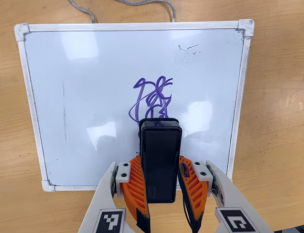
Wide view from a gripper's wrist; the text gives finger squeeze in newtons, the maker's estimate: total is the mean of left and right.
{"total": 7.9, "left": 6.4, "right": 9.3}